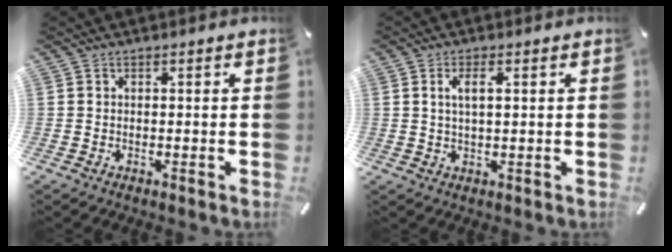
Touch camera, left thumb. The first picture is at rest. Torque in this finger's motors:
{"motor_torque": [0.00, 0.17, 0.10, 0.34, 0.05]}